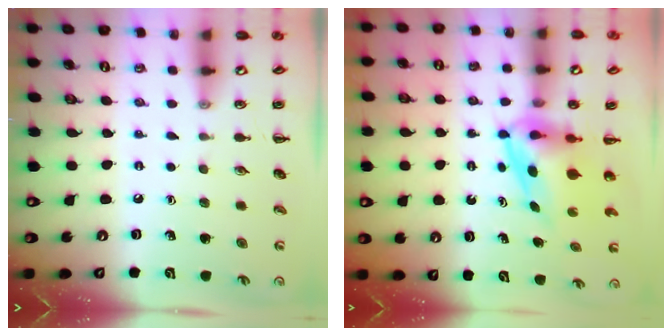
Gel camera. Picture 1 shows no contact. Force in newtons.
{"total": 5.6, "press": 5.5, "slide": 0.9}